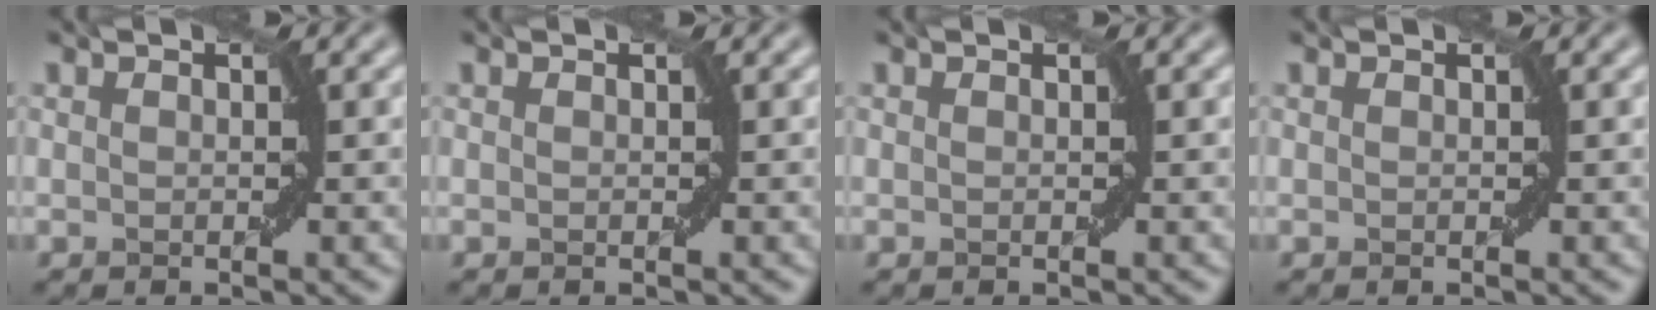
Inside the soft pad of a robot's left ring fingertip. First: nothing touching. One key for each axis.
{"total": 0.0}
{"total": 0.0}
{"total": 0.0}